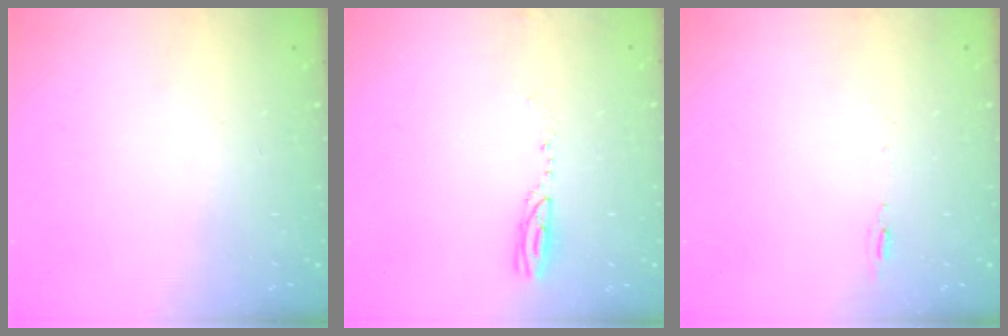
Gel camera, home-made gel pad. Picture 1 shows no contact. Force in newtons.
{"total": 3.3, "press": 3.2, "slide": 0.8}
{"total": 5.0, "press": 4.7, "slide": 1.7}